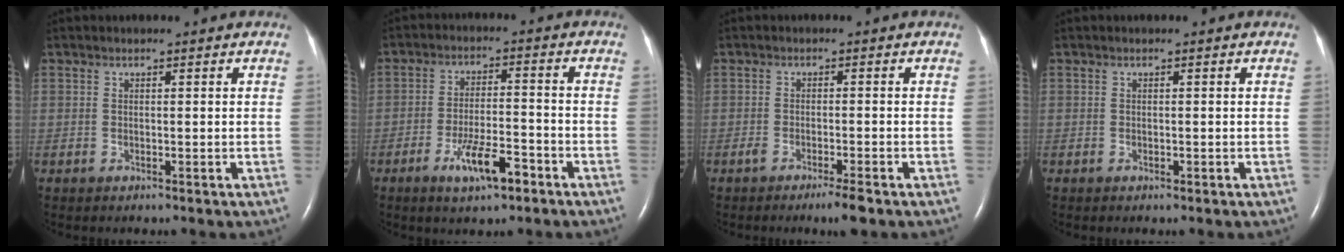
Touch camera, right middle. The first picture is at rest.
{"total": 7.3, "force": [-4.2, 1.6, 5.7], "torque": [-0.107, -0.006, -0.070]}
{"total": 3.1, "force": [-2.1, 0.1, 2.2], "torque": [-0.040, -0.005, -0.035]}
{"total": 0.0}